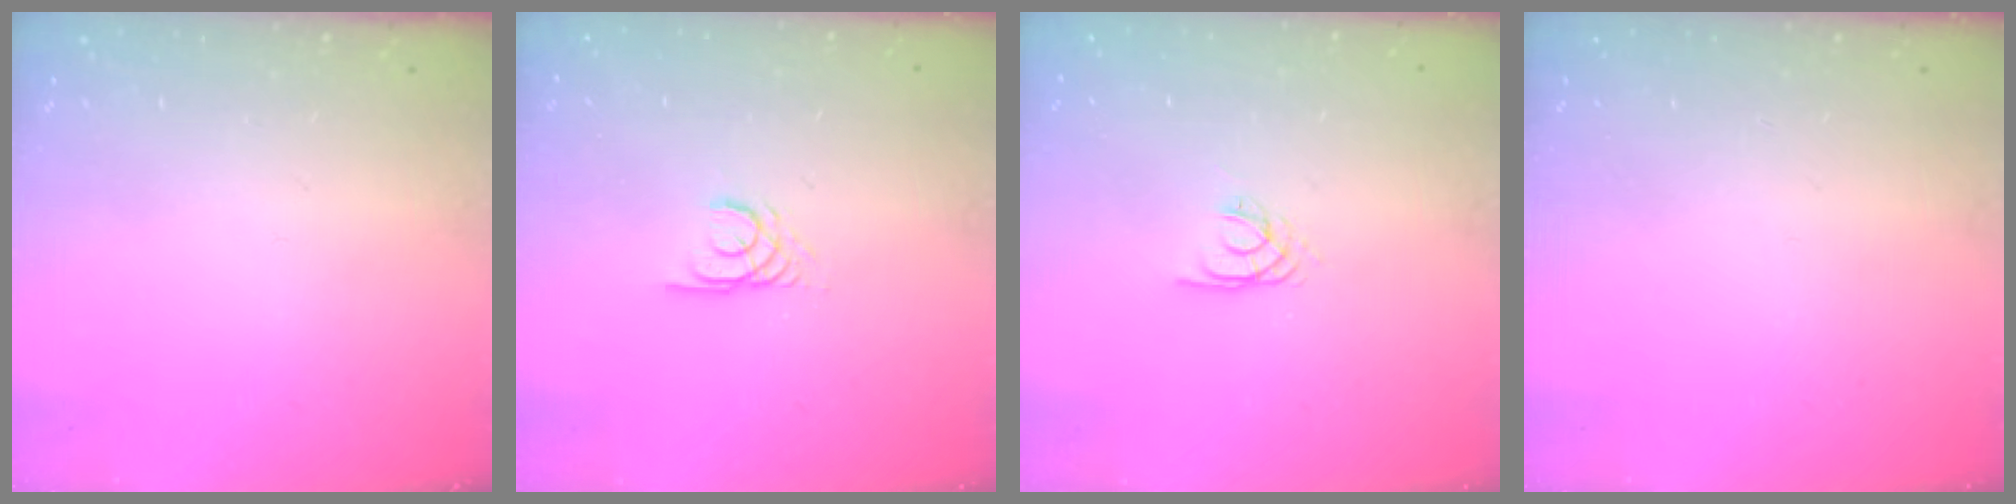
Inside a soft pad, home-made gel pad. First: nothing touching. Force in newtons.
{"total": 2.0, "press": 2.0, "slide": 0.1}
{"total": 2.1, "press": 2.1, "slide": 0.4}
{"total": 0.0}